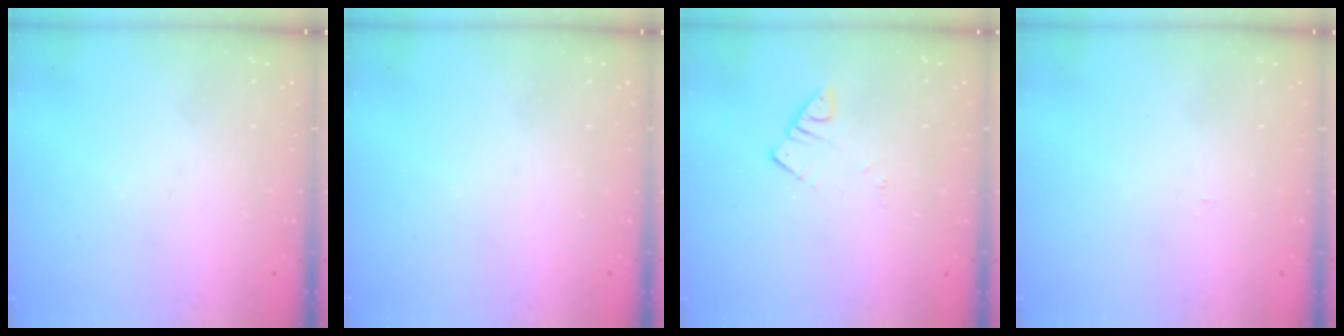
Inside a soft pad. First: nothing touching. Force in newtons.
{"total": 0.0}
{"total": 2.8, "press": 2.7, "slide": 0.3}
{"total": 2.2, "press": 2.2, "slide": 0.3}